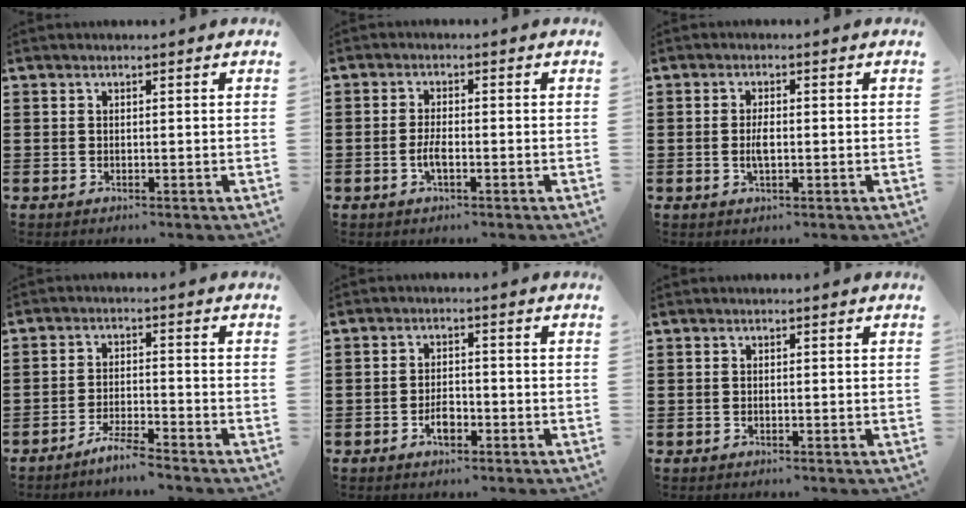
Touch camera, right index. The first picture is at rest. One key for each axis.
{"total": 2.6, "fx": -0.9, "fy": 0.8, "fz": 2.2, "tx": -0.049, "ty": -0.002, "tz": -0.019}
{"total": 2.7, "fx": -0.3, "fy": 0.9, "fz": 2.5, "tx": -0.055, "ty": -0.004, "tz": -0.008}
{"total": 3.7, "fx": -3.5, "fy": -0.2, "fz": 1.3, "tx": -0.031, "ty": 0.002, "tz": -0.071}
{"total": 3.2, "fx": -1.5, "fy": 1.4, "fz": 2.5, "tx": -0.053, "ty": -0.002, "tz": -0.027}
{"total": 0.0}